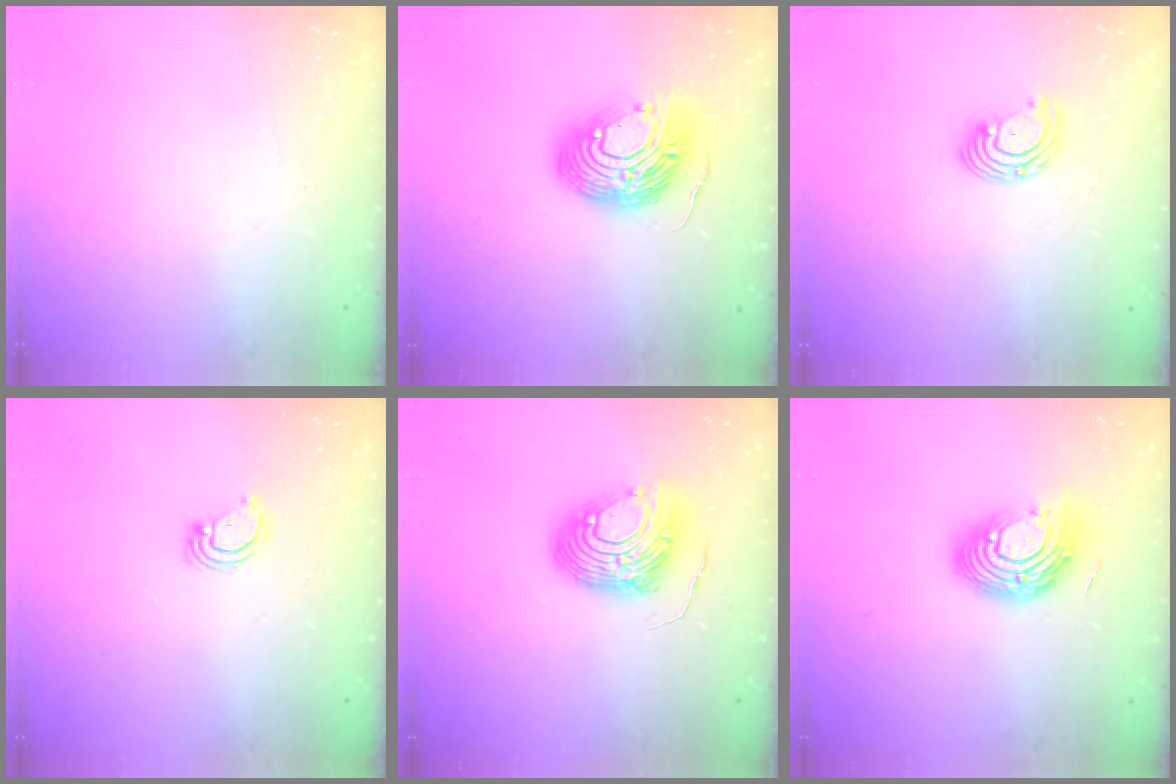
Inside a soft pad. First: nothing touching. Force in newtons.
{"total": 14.0, "press": 13.8, "slide": 2.2}
{"total": 3.2, "press": 3.2, "slide": 0.2}
{"total": 2.6, "press": 2.6, "slide": 0.2}
{"total": 12.2, "press": 12.1, "slide": 0.9}
{"total": 13.0, "press": 12.9, "slide": 1.0}